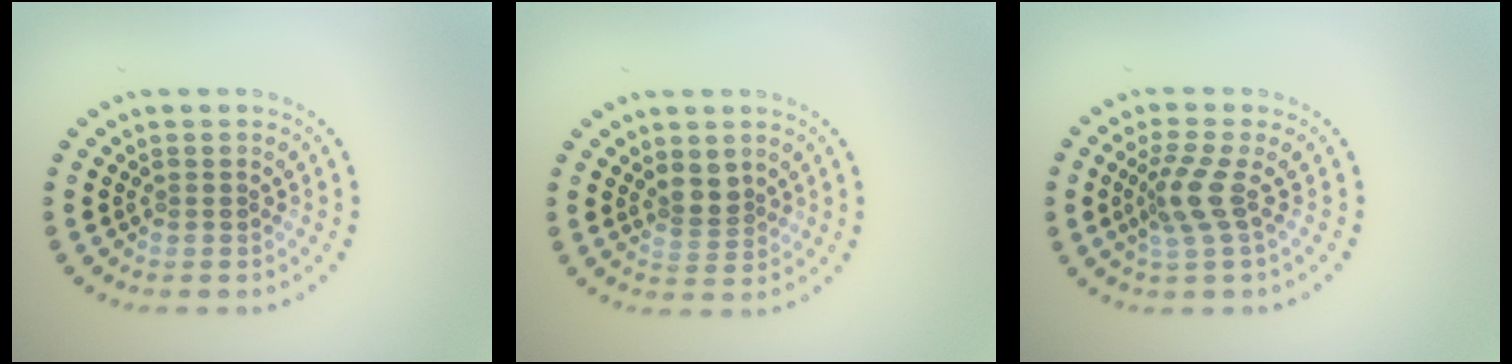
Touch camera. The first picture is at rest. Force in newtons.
{"total": 2.2, "press": 1.7, "slide": 1.3}
{"total": 2.9, "press": 2.1, "slide": 2.0}